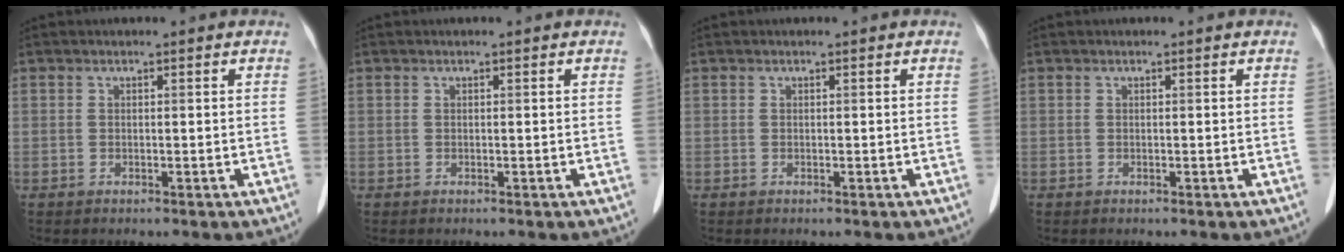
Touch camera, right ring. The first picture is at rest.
{"total": 0.0}
{"total": 0.0}
{"total": 0.0}